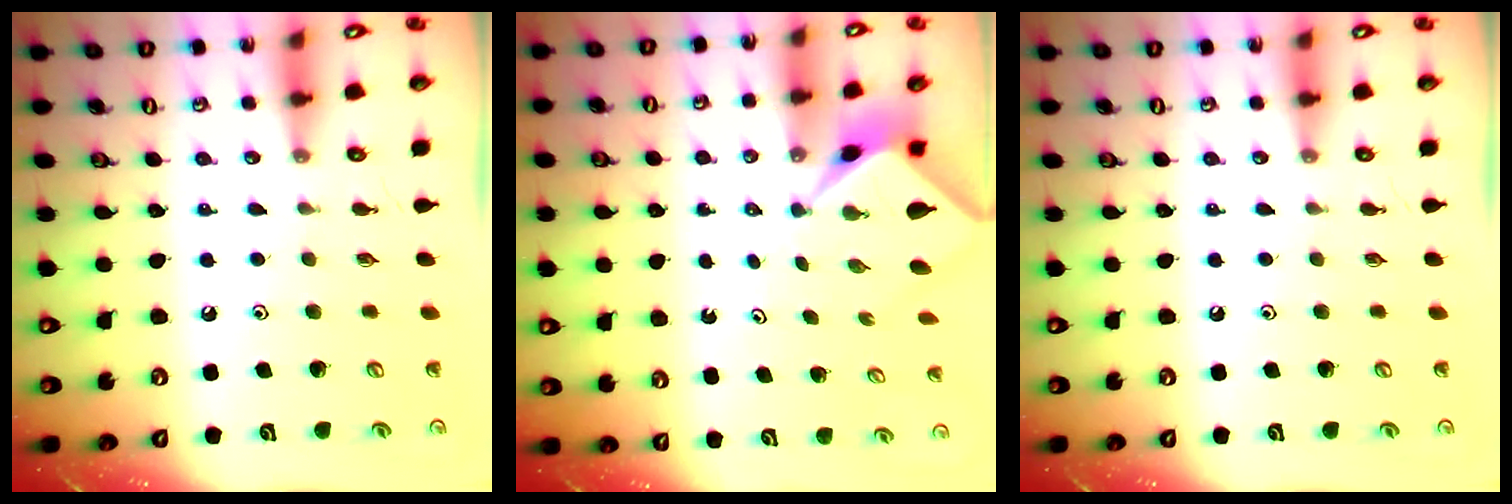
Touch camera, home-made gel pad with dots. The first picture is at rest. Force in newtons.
{"total": 2.3, "press": 2.3, "slide": 0.3}
{"total": 0.0}